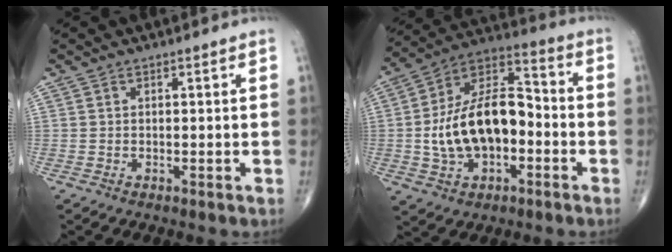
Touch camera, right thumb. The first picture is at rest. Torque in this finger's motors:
{"motor_torque": [2.46, 2.55, 1.66, -0.52, 0.21]}